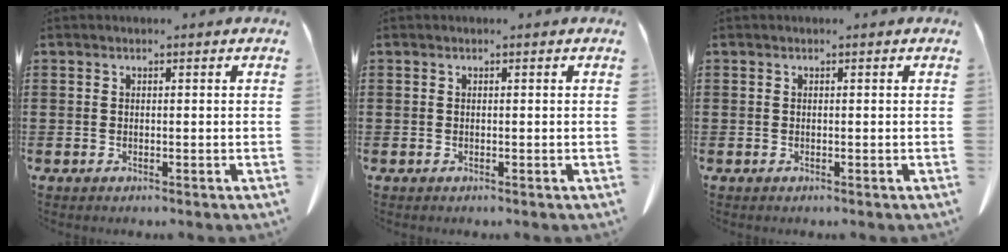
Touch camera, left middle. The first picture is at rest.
{"total": 0.0}
{"total": 0.0}